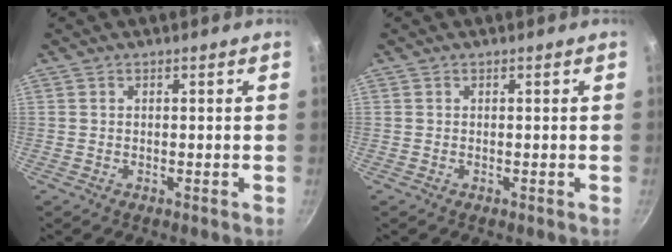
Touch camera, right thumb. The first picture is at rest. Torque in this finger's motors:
{"motor_torque": [0.04, -0.18, 0.14, 0.33, 0.03]}